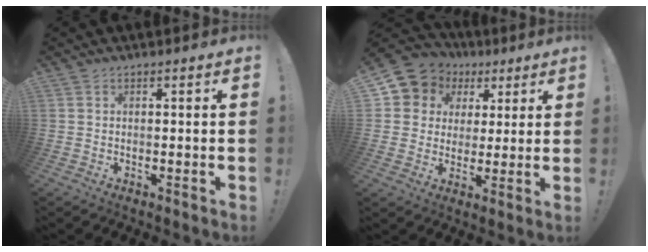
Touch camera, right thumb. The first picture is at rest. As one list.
[{"total": 9.0, "force": [3.6, 8.0, 1.8], "torque": [-0.029, -0.026, 0.076]}]